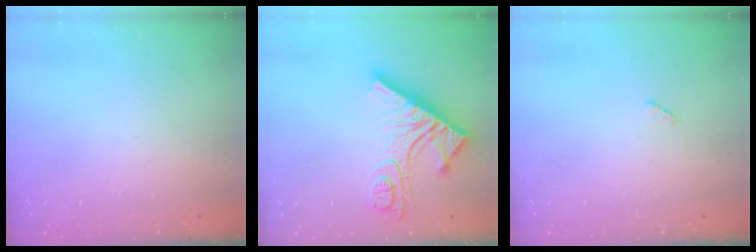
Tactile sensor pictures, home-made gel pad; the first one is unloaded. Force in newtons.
{"total": 13.4, "press": 13.4, "slide": 1.1}
{"total": 2.8, "press": 2.8, "slide": 0.4}